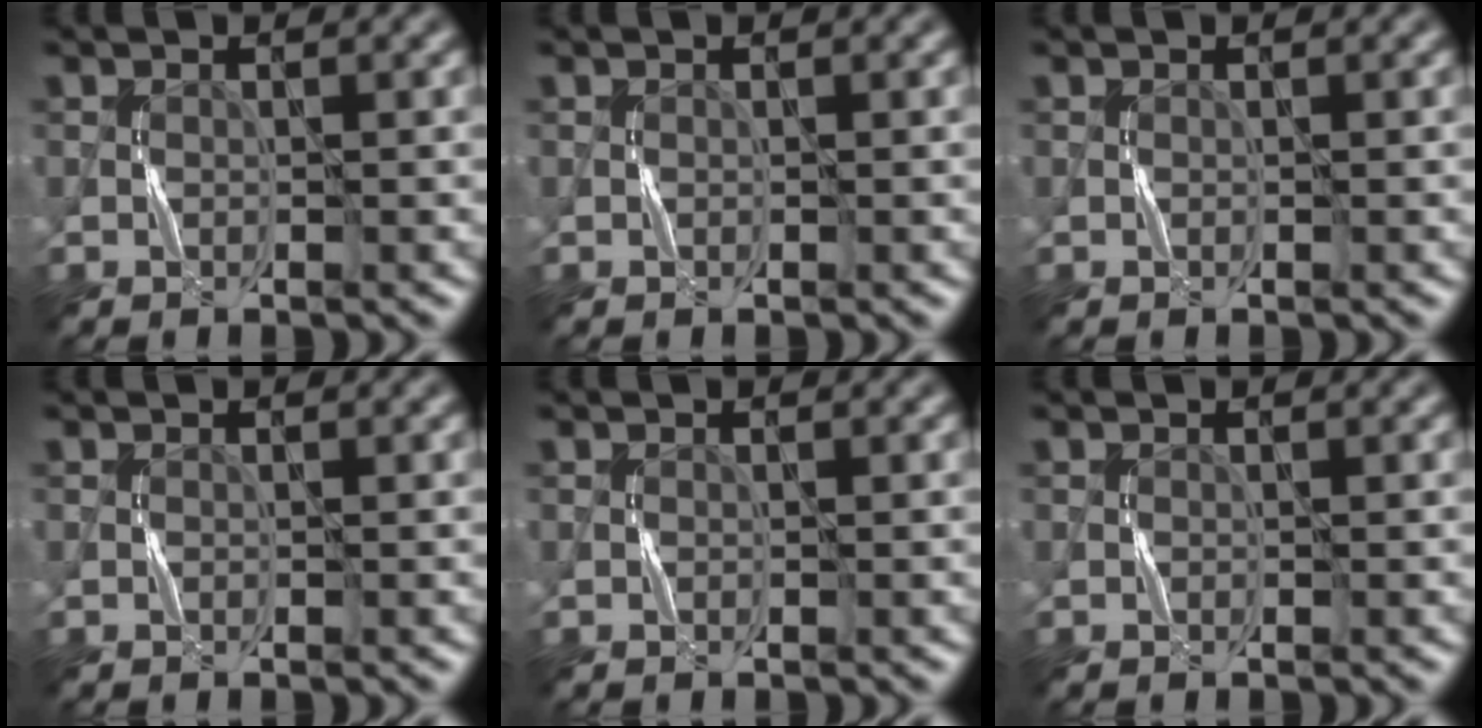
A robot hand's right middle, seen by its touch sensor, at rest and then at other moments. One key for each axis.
{"total": 0.0}
{"total": 0.0}
{"total": 0.0}
{"total": 0.0}
{"total": 0.0}